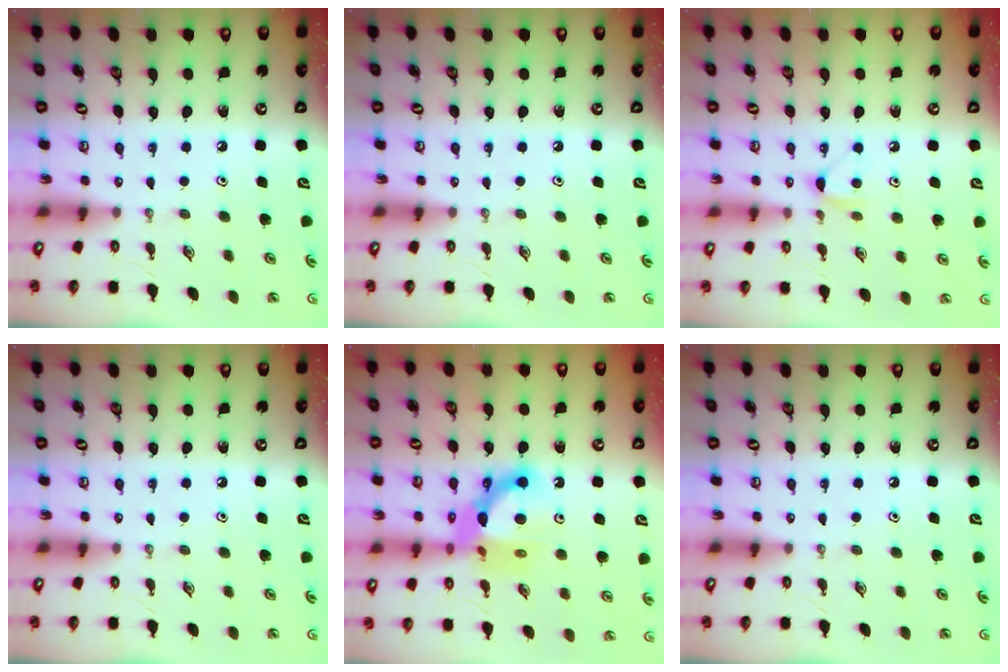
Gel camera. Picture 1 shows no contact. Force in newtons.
{"total": 0.0}
{"total": 6.4, "press": 6.4, "slide": 0.8}
{"total": 0.0}
{"total": 13.5, "press": 13.4, "slide": 1.0}
{"total": 0.0}